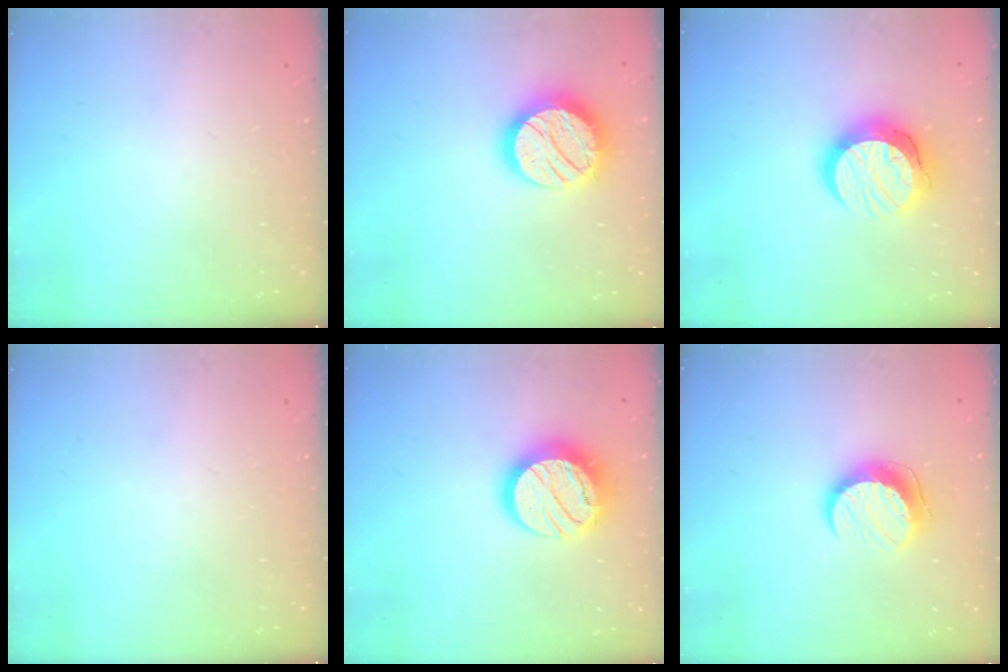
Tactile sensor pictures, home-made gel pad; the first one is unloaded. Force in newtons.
{"total": 17.6, "press": 17.6, "slide": 1.0}
{"total": 14.1, "press": 14.0, "slide": 1.1}
{"total": 0.0}
{"total": 16.6, "press": 16.5, "slide": 1.1}
{"total": 10.4, "press": 10.4, "slide": 0.2}